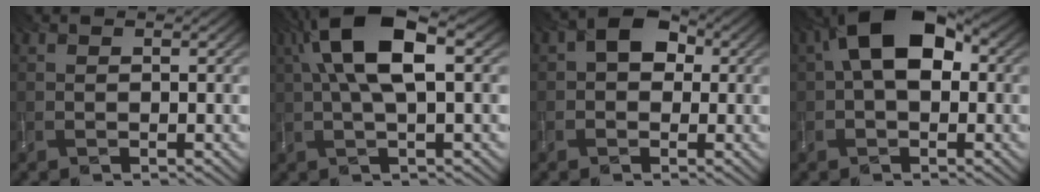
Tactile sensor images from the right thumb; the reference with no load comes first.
{"total": 10.5, "force": [3.0, 3.4, 9.5], "torque": [-0.192, 0.026, 0.051]}
{"total": 5.2, "force": [0.9, 3.8, 3.4], "torque": [-0.051, 0.017, -0.002]}
{"total": 10.3, "force": [2.1, 5.7, 8.3], "torque": [-0.154, 0.025, 0.023]}